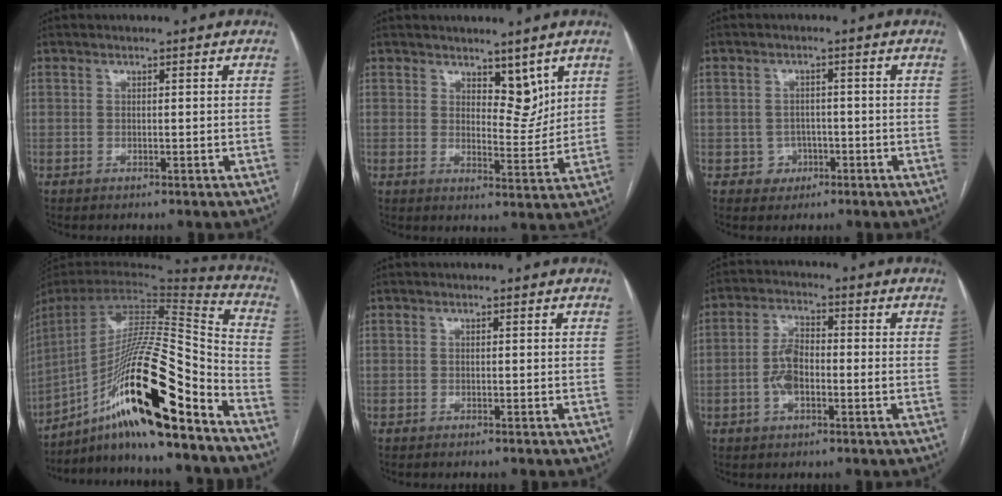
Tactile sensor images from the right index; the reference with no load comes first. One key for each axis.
{"total": 5.0, "fx": 3.3, "fy": 2.3, "fz": 2.9, "tx": -0.036, "ty": -0.008, "tz": 0.055}
{"total": 3.2, "fx": -1.1, "fy": 3.0, "fz": 0.2, "tx": 0.010, "ty": 0.014, "tz": -0.012}
{"total": 23.9, "fx": -14.3, "fy": 1.2, "fz": 19.1, "tx": -0.329, "ty": 0.000, "tz": -0.253}
{"total": 0.0}
{"total": 5.8, "fx": -1.2, "fy": 2.6, "fz": 5.0, "tx": -0.109, "ty": 0.012, "tz": -0.025}